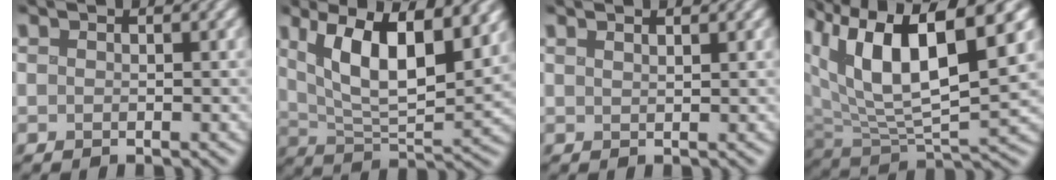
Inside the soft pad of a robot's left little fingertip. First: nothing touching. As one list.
[{"total": 10.3, "force": [4.0, 3.8, 8.7], "torque": [-0.141, -0.002, 0.068]}, {"total": 0.9, "force": [0.7, 0.0, 0.5], "torque": [-0.005, 0.003, 0.008]}, {"total": 11.9, "force": [4.7, 5.4, 9.5], "torque": [-0.184, 0.003, 0.089]}]